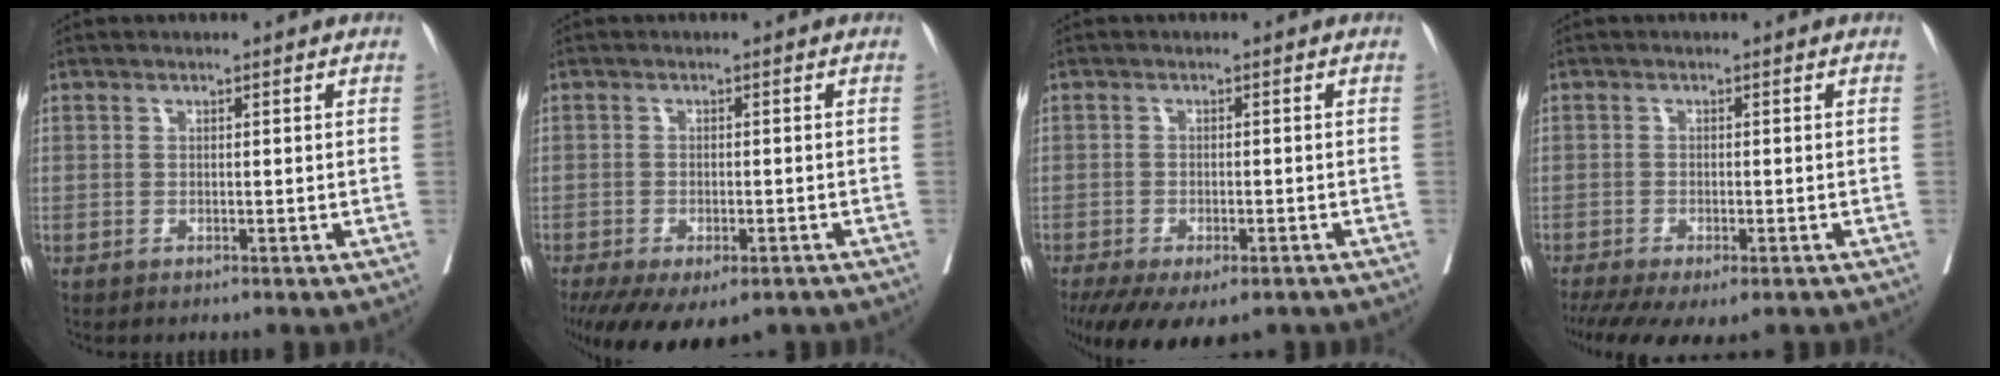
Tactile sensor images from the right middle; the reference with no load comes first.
{"total": 13.4, "force": [-9.1, 5.8, 7.9], "torque": [-0.160, -0.028, -0.126]}
{"total": 12.0, "force": [-8.2, 4.8, 7.2], "torque": [-0.134, -0.021, -0.119]}
{"total": 10.7, "force": [-7.7, 3.5, 6.6], "torque": [-0.116, -0.016, -0.114]}